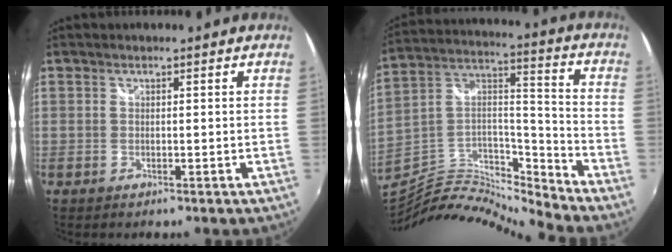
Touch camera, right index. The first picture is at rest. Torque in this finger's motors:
{"motor_torque": [-0.36, -0.83, -0.21, -0.07]}